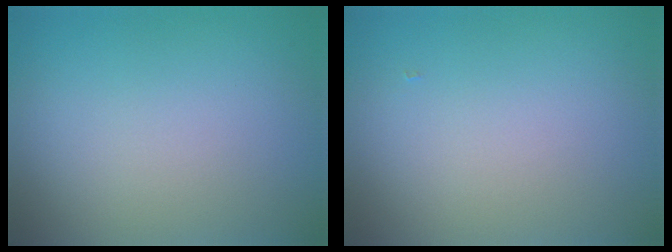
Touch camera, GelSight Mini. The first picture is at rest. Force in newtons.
{"total": 0.0}